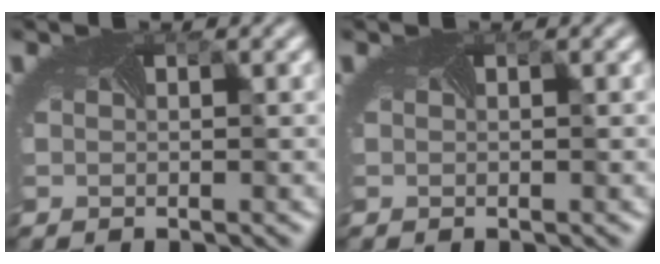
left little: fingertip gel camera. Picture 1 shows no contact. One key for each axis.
{"total": 0.0}